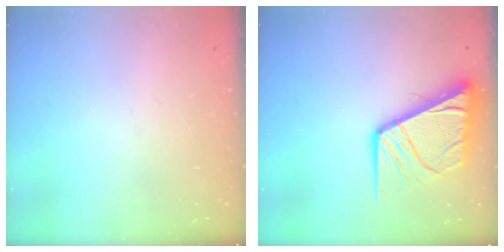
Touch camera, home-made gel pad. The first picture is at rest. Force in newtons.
{"total": 15.2, "press": 15.1, "slide": 1.9}